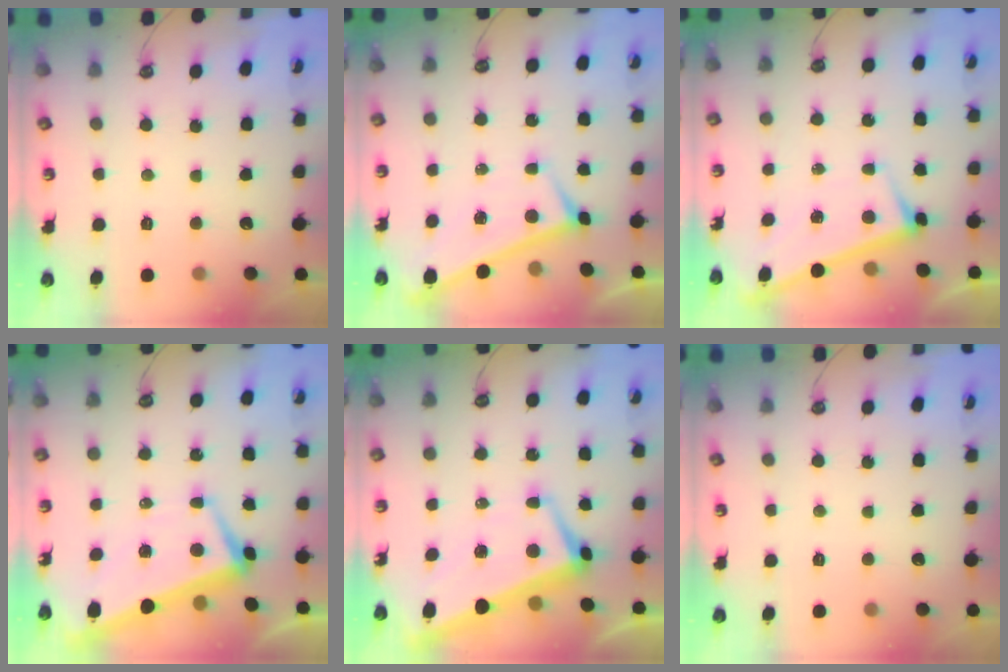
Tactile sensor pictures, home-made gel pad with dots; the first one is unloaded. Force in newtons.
{"total": 0.0}
{"total": 3.0, "press": 3.0, "slide": 0.1}
{"total": 2.0, "press": 1.6, "slide": 1.2}
{"total": 1.8, "press": 1.1, "slide": 1.3}
{"total": 0.0}